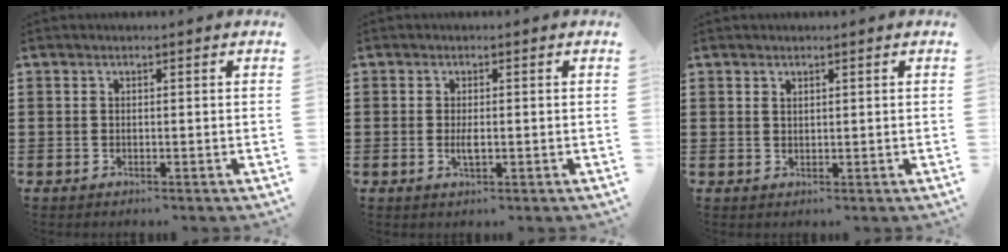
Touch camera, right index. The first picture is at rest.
{"total": 2.1, "force": [-0.3, 0.6, 1.9], "torque": [-0.043, -0.004, -0.007]}
{"total": 0.8, "force": [0.7, 0.4, 0.3], "torque": [-0.006, 0.002, 0.012]}